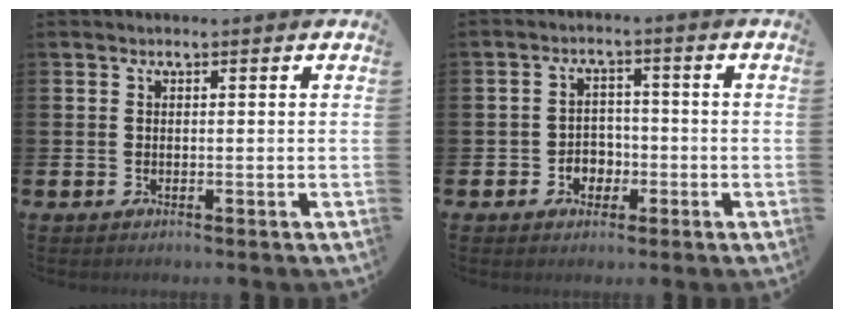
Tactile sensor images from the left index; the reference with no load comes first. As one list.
[{"total": 3.2, "force": [-1.5, 2.6, 0.9], "torque": [-0.025, 0.005, -0.036]}]